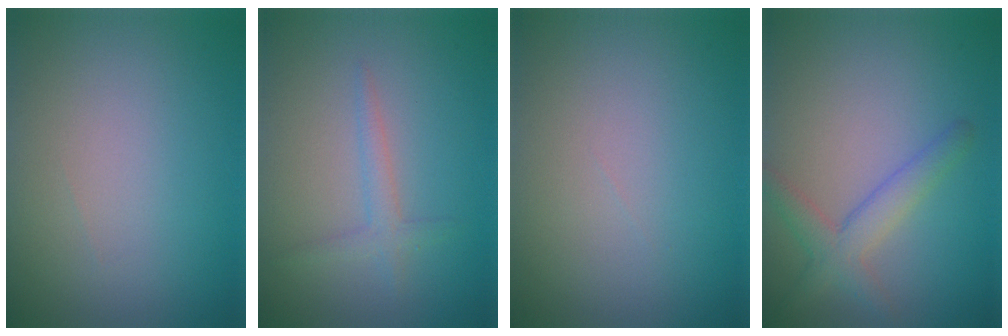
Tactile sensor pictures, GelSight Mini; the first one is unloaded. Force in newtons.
{"total": 1.6, "press": 1.6, "slide": 0.1}
{"total": 0.0}
{"total": 3.0, "press": 3.0, "slide": 0.2}